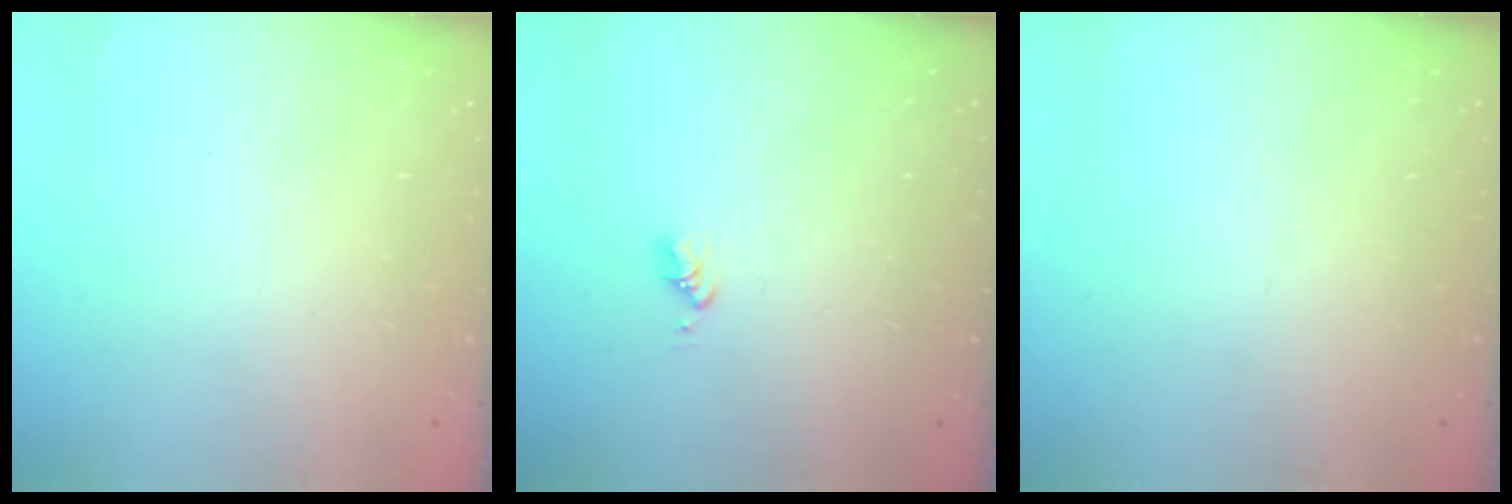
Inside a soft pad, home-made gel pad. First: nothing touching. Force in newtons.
{"total": 2.6, "press": 2.6, "slide": 0.4}
{"total": 0.0}